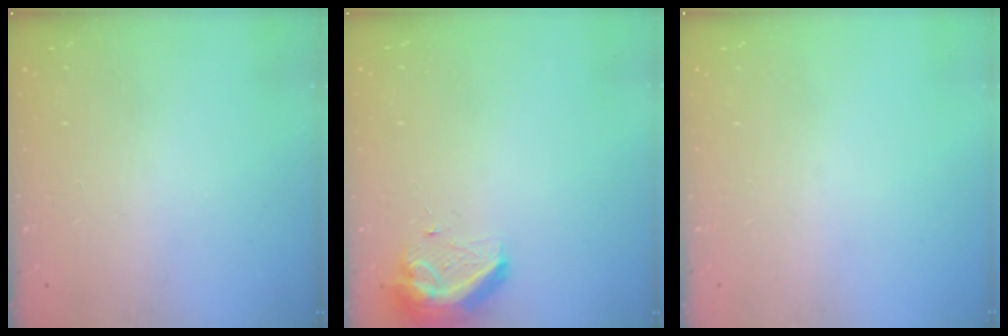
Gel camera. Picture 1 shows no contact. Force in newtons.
{"total": 9.2, "press": 9.2, "slide": 0.3}
{"total": 0.0}